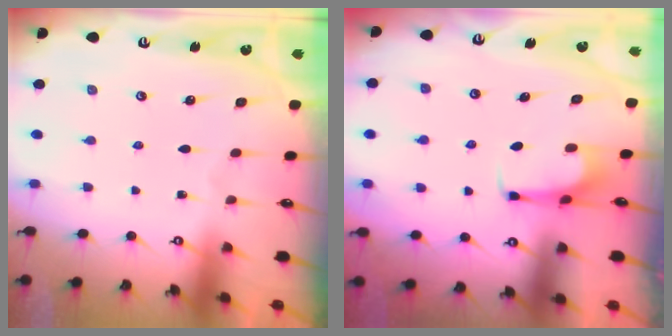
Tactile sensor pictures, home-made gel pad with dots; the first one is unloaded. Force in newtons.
{"total": 2.1, "press": 2.1, "slide": 0.1}